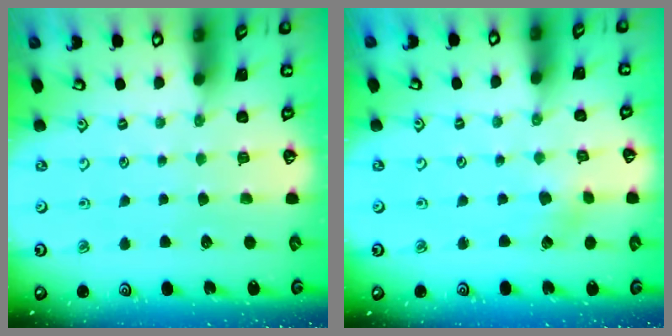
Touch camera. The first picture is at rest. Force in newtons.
{"total": 2.3, "press": 2.3, "slide": 0.4}